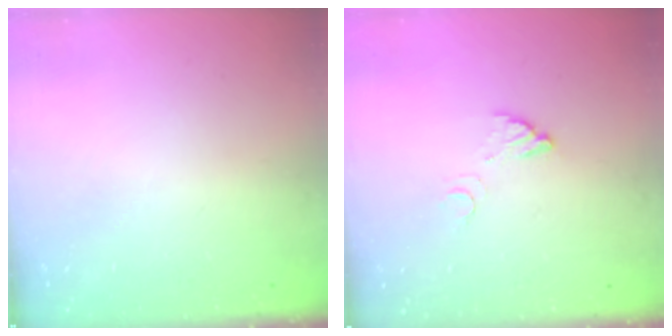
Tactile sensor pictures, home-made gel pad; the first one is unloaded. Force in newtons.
{"total": 3.5, "press": 3.5, "slide": 0.2}